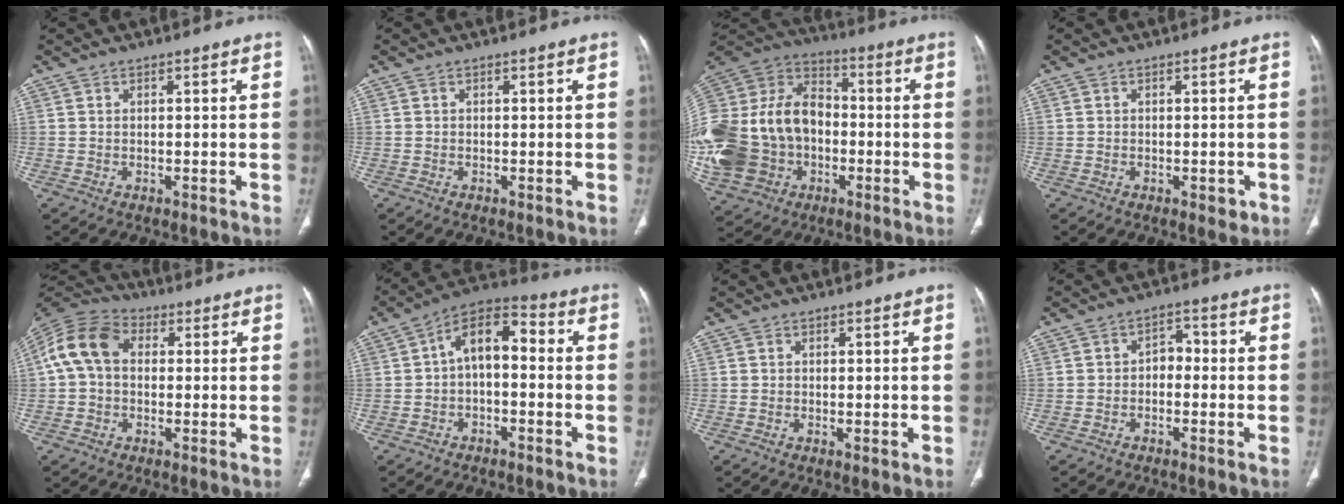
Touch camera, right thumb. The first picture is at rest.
{"total": 0.0}
{"total": 30.2, "force": [-4.8, 23.4, 18.6], "torque": [-0.438, 0.058, -0.075]}
{"total": 1.8, "force": [-0.6, 1.1, 1.2], "torque": [-0.007, 0.000, -0.006]}
{"total": 11.1, "force": [1.4, 8.1, 7.4], "torque": [-0.141, 0.034, 0.014]}
{"total": 10.1, "force": [-0.1, 5.8, 8.2], "torque": [-0.115, 0.042, -0.016]}
{"total": 0.5, "force": [0.0, 0.2, 0.5], "torque": [-0.012, -0.004, -0.001]}
{"total": 3.6, "force": [-0.8, 2.6, 2.3], "torque": [-0.021, 0.023, -0.024]}